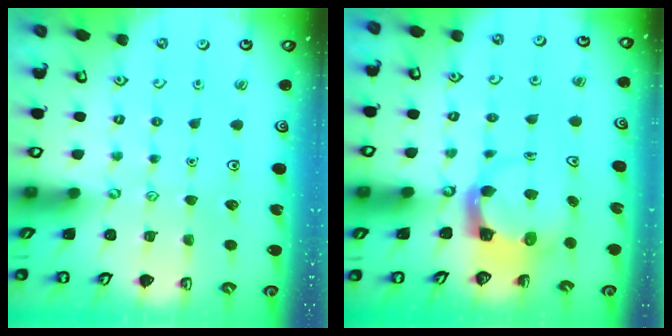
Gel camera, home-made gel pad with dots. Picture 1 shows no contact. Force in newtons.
{"total": 3.7, "press": 3.6, "slide": 0.5}